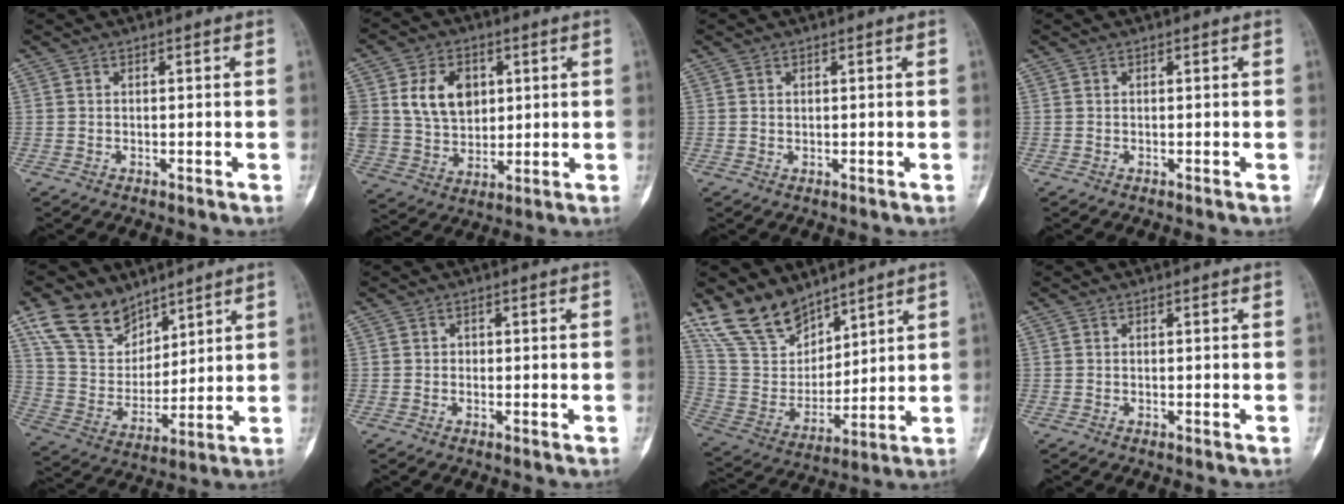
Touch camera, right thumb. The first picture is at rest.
{"total": 12.9, "force": [3.6, 9.5, 7.9], "torque": [-0.109, -0.011, 0.074]}
{"total": 0.6, "force": [0.2, 0.5, 0.3], "torque": [-0.004, -0.001, 0.005]}
{"total": 0.0}
{"total": 13.6, "force": [9.6, 8.4, 4.8], "torque": [-0.067, -0.046, 0.198]}
{"total": 0.7, "force": [-0.1, 0.7, 0.2], "torque": [0.008, 0.003, -0.003]}
{"total": 14.2, "force": [11.3, 7.1, 4.7], "torque": [-0.067, -0.061, 0.238]}
{"total": 0.0}